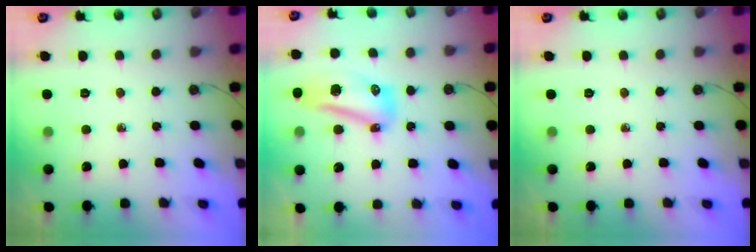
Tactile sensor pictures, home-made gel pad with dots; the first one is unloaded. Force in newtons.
{"total": 21.3, "press": 16.2, "slide": 13.9}
{"total": 0.0}